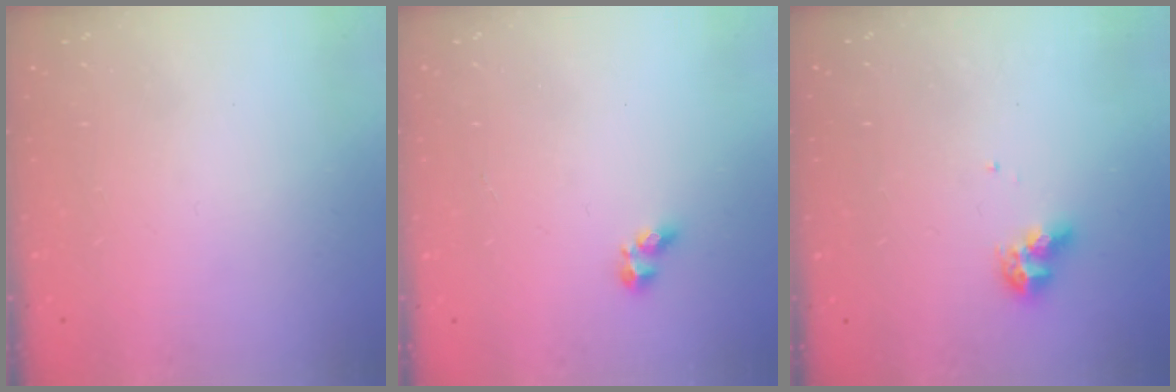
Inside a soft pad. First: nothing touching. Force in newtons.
{"total": 3.5, "press": 3.3, "slide": 1.2}
{"total": 7.8, "press": 7.7, "slide": 0.6}